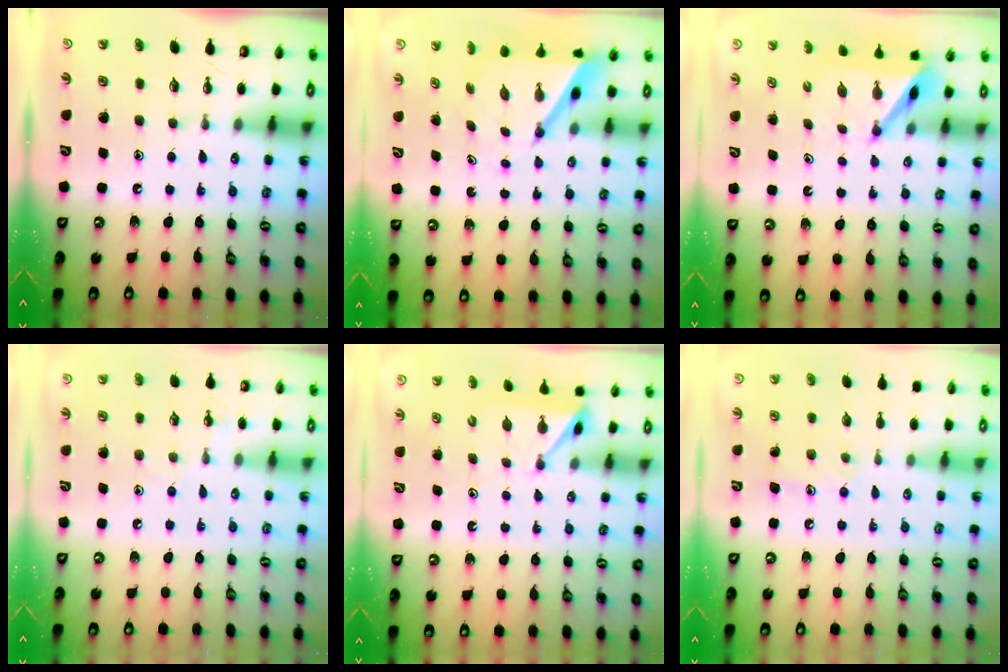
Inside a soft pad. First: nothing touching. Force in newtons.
{"total": 5.9, "press": 5.8, "slide": 0.5}
{"total": 4.9, "press": 4.9, "slide": 0.1}
{"total": 4.8, "press": 4.8, "slide": 0.5}
{"total": 4.5, "press": 4.4, "slide": 0.7}
{"total": 6.8, "press": 6.8, "slide": 0.3}